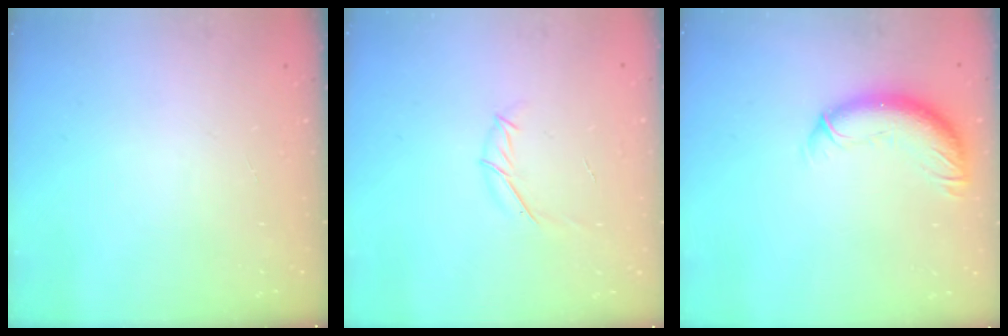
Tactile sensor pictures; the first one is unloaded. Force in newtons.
{"total": 6.4, "press": 6.2, "slide": 1.5}
{"total": 11.5, "press": 11.2, "slide": 2.6}